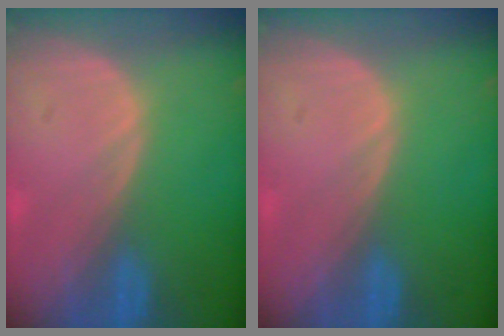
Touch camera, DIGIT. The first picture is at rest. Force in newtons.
{"total": 0.0}